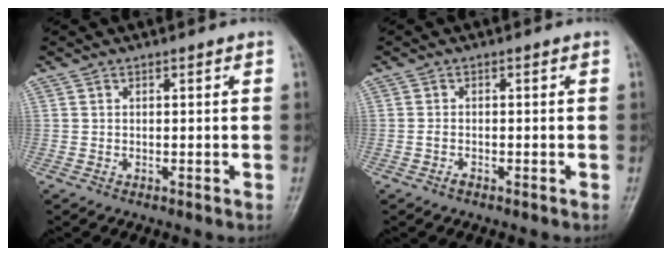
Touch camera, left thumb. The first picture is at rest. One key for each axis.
{"total": 0.9, "fx": -0.7, "fy": 0.4, "fz": 0.5, "tx": -0.012, "ty": 0.006, "tz": -0.014}